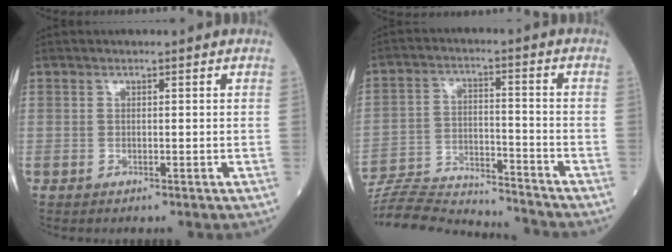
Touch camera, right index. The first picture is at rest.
{"total": 17.7, "force": [-17.2, 1.3, 3.9], "torque": [-0.082, 0.007, -0.271]}